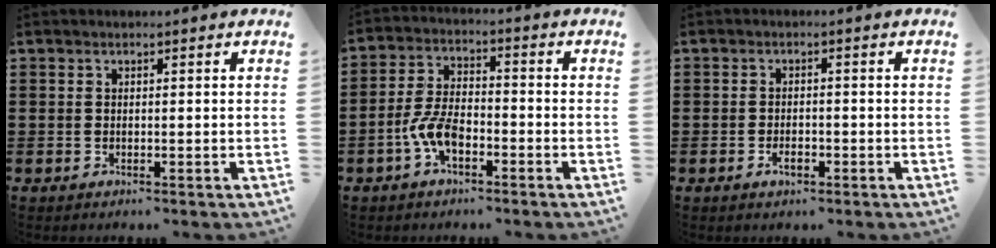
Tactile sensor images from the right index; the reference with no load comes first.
{"total": 6.7, "force": [-2.9, 3.0, 5.2], "torque": [-0.129, -0.004, -0.061]}
{"total": 2.0, "force": [-1.0, 0.9, 1.4], "torque": [-0.029, 0.000, -0.020]}